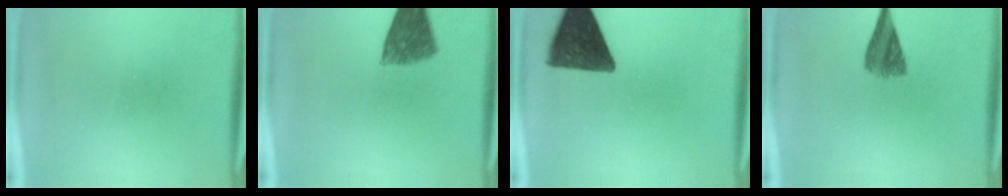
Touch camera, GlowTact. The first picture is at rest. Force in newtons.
{"total": 8.3}
{"total": 13.0}
{"total": 5.4}